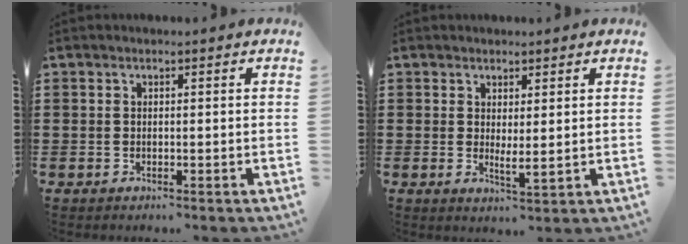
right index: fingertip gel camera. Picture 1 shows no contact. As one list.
[{"total": 1.8, "force": [1.1, 0.3, 1.4], "torque": [-0.029, -0.002, 0.021]}]